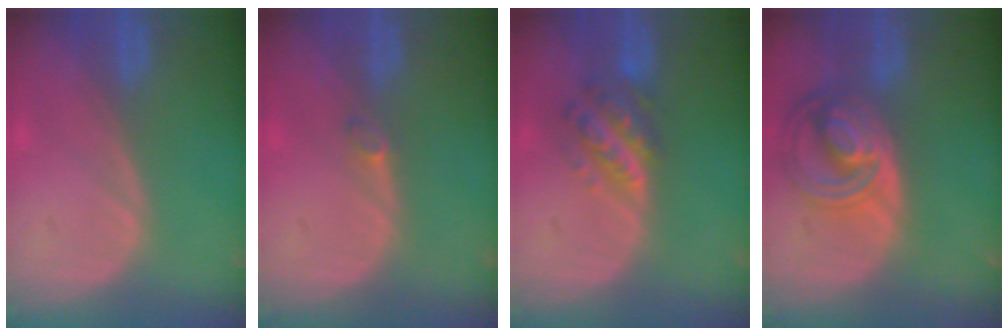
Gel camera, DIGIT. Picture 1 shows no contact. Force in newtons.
{"total": 1.2, "press": 1.2, "slide": 0.2}
{"total": 5.7, "press": 5.3, "slide": 2.3}
{"total": 8.7, "press": 7.6, "slide": 4.3}